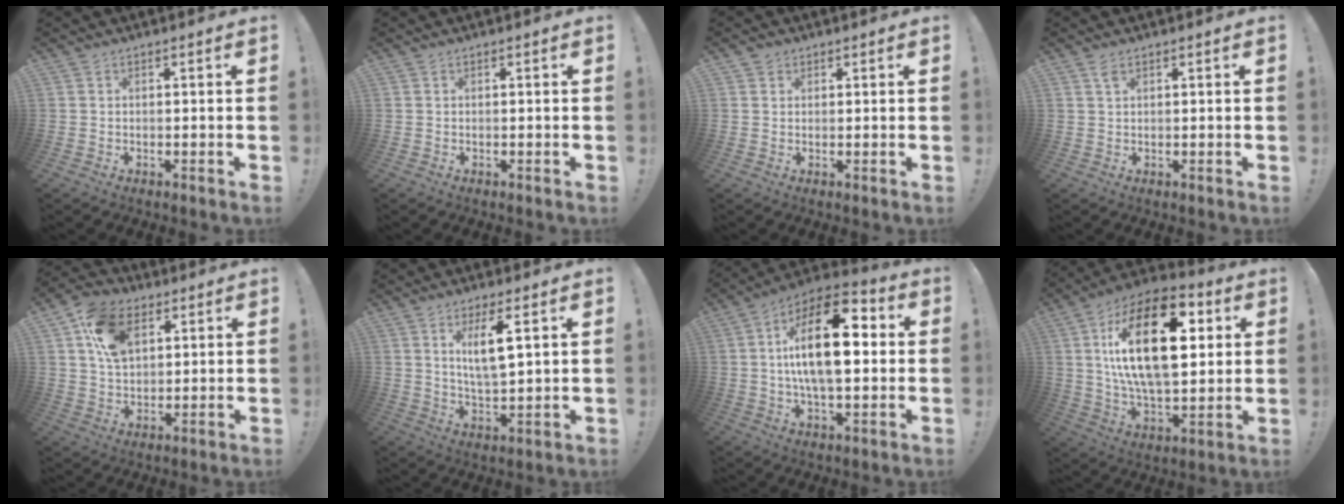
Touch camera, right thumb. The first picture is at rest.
{"total": 0.0}
{"total": 1.5, "force": [0.6, 1.4, 0.2], "torque": [-0.005, 0.003, 0.011]}
{"total": 2.1, "force": [1.2, 0.8, 1.4], "torque": [-0.027, -0.002, 0.022]}
{"total": 13.7, "force": [5.5, 9.4, 8.4], "torque": [-0.136, 0.003, 0.108]}
{"total": 8.9, "force": [3.8, 2.3, 7.7], "torque": [-0.137, -0.014, 0.061]}
{"total": 21.7, "force": [2.8, 9.8, 19.2], "torque": [-0.338, -0.001, 0.032]}
{"total": 26.7, "force": [7.0, 13.5, 21.9], "torque": [-0.390, -0.017, 0.111]}